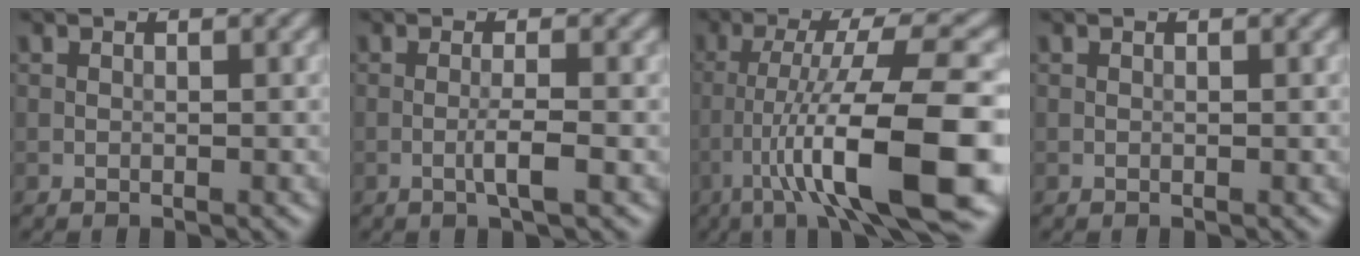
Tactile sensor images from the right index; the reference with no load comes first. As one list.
[{"total": 2.0, "force": [-0.7, 0.1, 1.9], "torque": [-0.036, 0.002, -0.015]}, {"total": 12.9, "force": [-5.1, 2.3, 11.6], "torque": [-0.179, 0.012, -0.075]}, {"total": 0.0}]